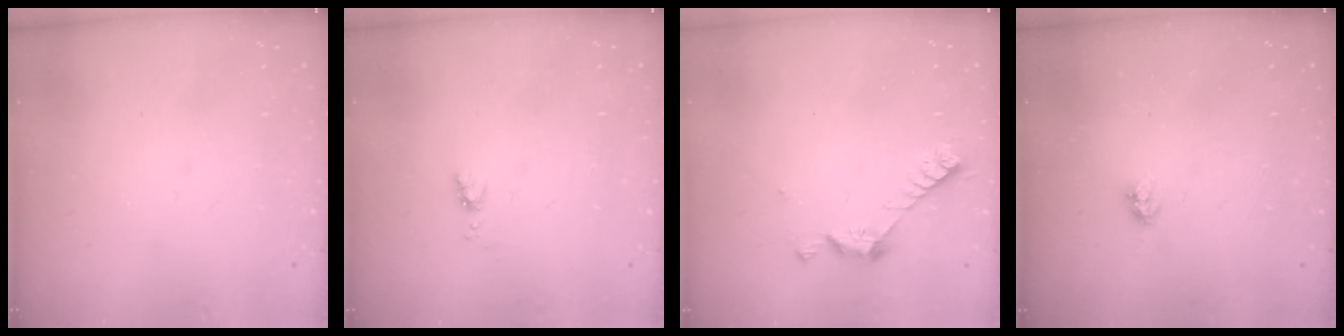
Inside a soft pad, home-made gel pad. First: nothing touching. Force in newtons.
{"total": 3.7, "press": 3.6, "slide": 0.7}
{"total": 7.2, "press": 7.2, "slide": 0.5}
{"total": 3.4, "press": 3.4, "slide": 0.4}